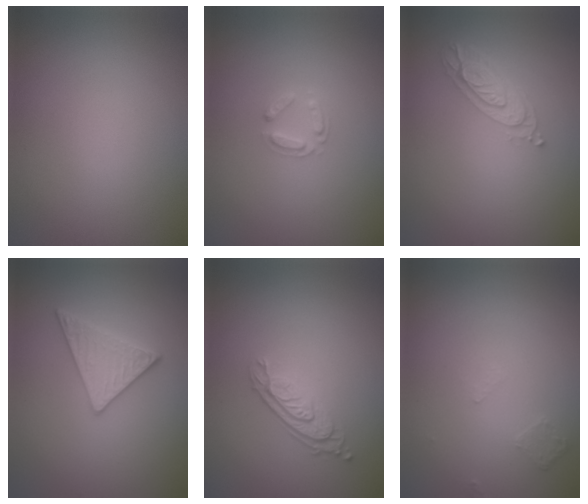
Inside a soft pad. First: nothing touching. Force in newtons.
{"total": 1.7, "press": 1.7, "slide": 0.2}
{"total": 3.4, "press": 2.7, "slide": 2.1}
{"total": 3.1, "press": 3.0, "slide": 0.7}
{"total": 3.0, "press": 2.2, "slide": 2.0}
{"total": 0.6, "press": 0.5, "slide": 0.4}